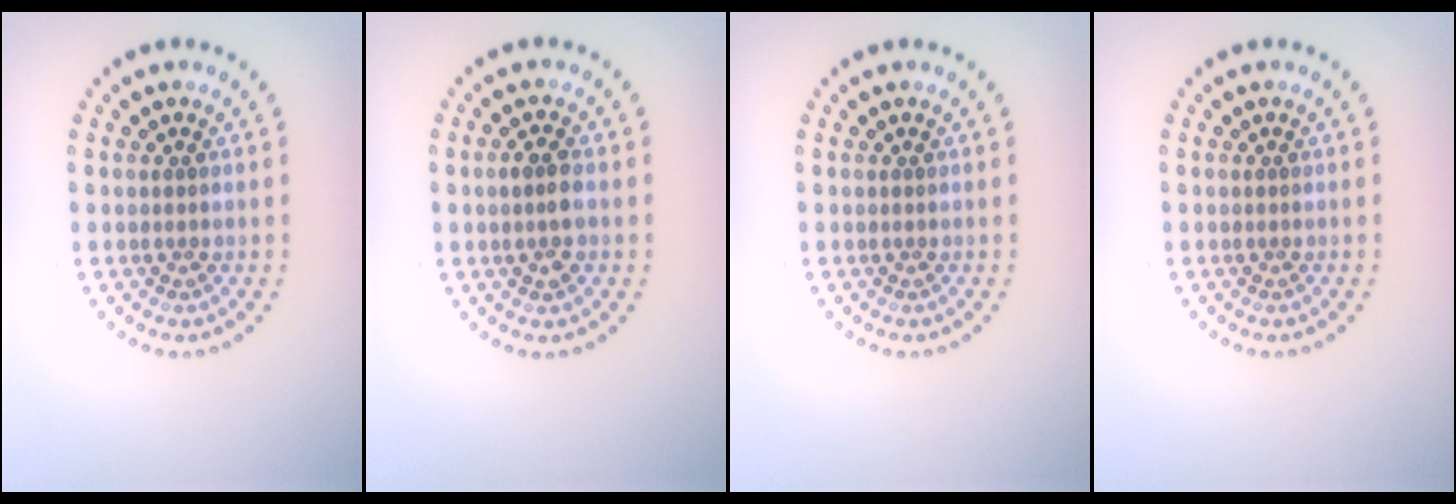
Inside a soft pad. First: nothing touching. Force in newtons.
{"total": 2.2, "press": 2.1, "slide": 0.2}
{"total": 0.0}
{"total": 0.0}